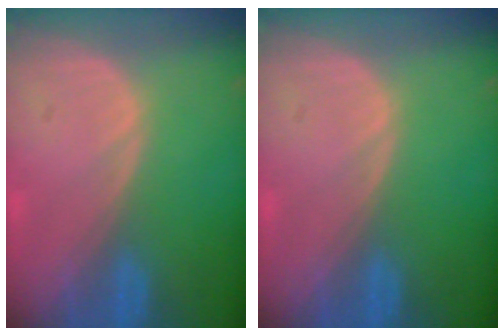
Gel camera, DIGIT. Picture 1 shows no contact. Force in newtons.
{"total": 0.0}